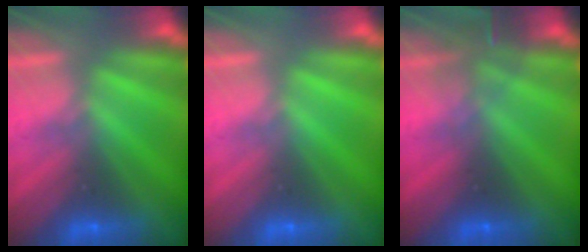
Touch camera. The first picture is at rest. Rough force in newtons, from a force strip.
{"total": 0.0}
{"total": 3.0}